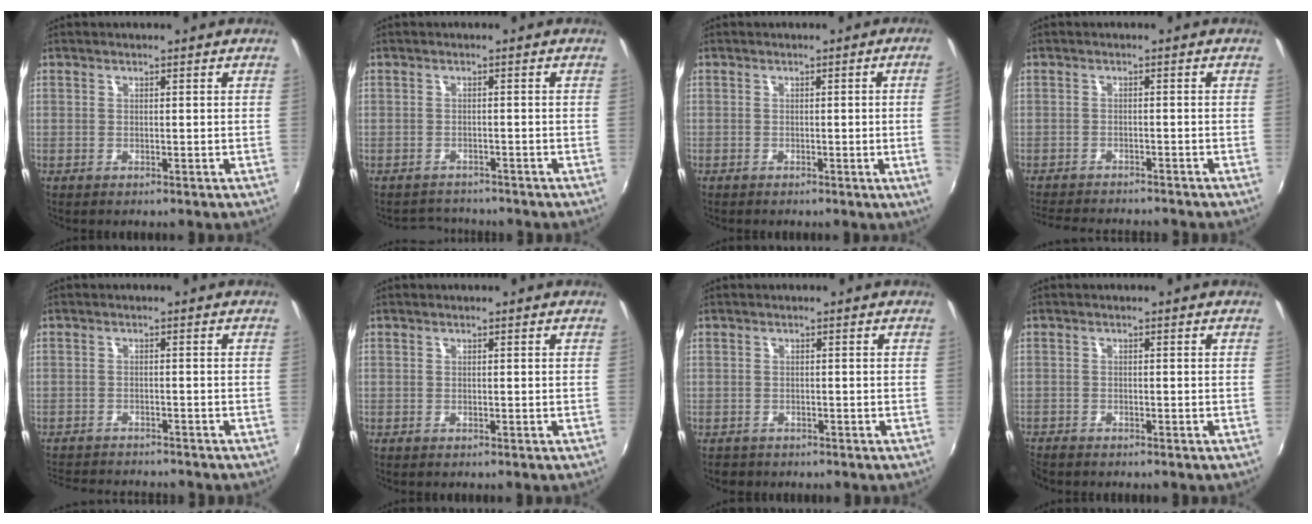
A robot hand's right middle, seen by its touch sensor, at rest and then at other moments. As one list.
[{"total": 3.8, "force": [-3.6, 1.1, 0.0], "torque": [-0.013, -0.001, -0.059]}, {"total": 4.0, "force": [0.1, -2.0, 3.5], "torque": [-0.058, -0.010, 0.007]}, {"total": 9.1, "force": [-8.4, 1.5, 3.2], "torque": [-0.081, -0.013, -0.129]}, {"total": 9.3, "force": [-8.7, 2.0, 2.8], "torque": [-0.077, -0.010, -0.134]}, {"total": 0.0}, {"total": 1.8, "force": [-1.4, 1.1, 0.3], "torque": [-0.010, -0.003, -0.021]}, {"total": 2.2, "force": [-2.1, 0.5, 0.3], "torque": [-0.016, -0.011, -0.043]}]